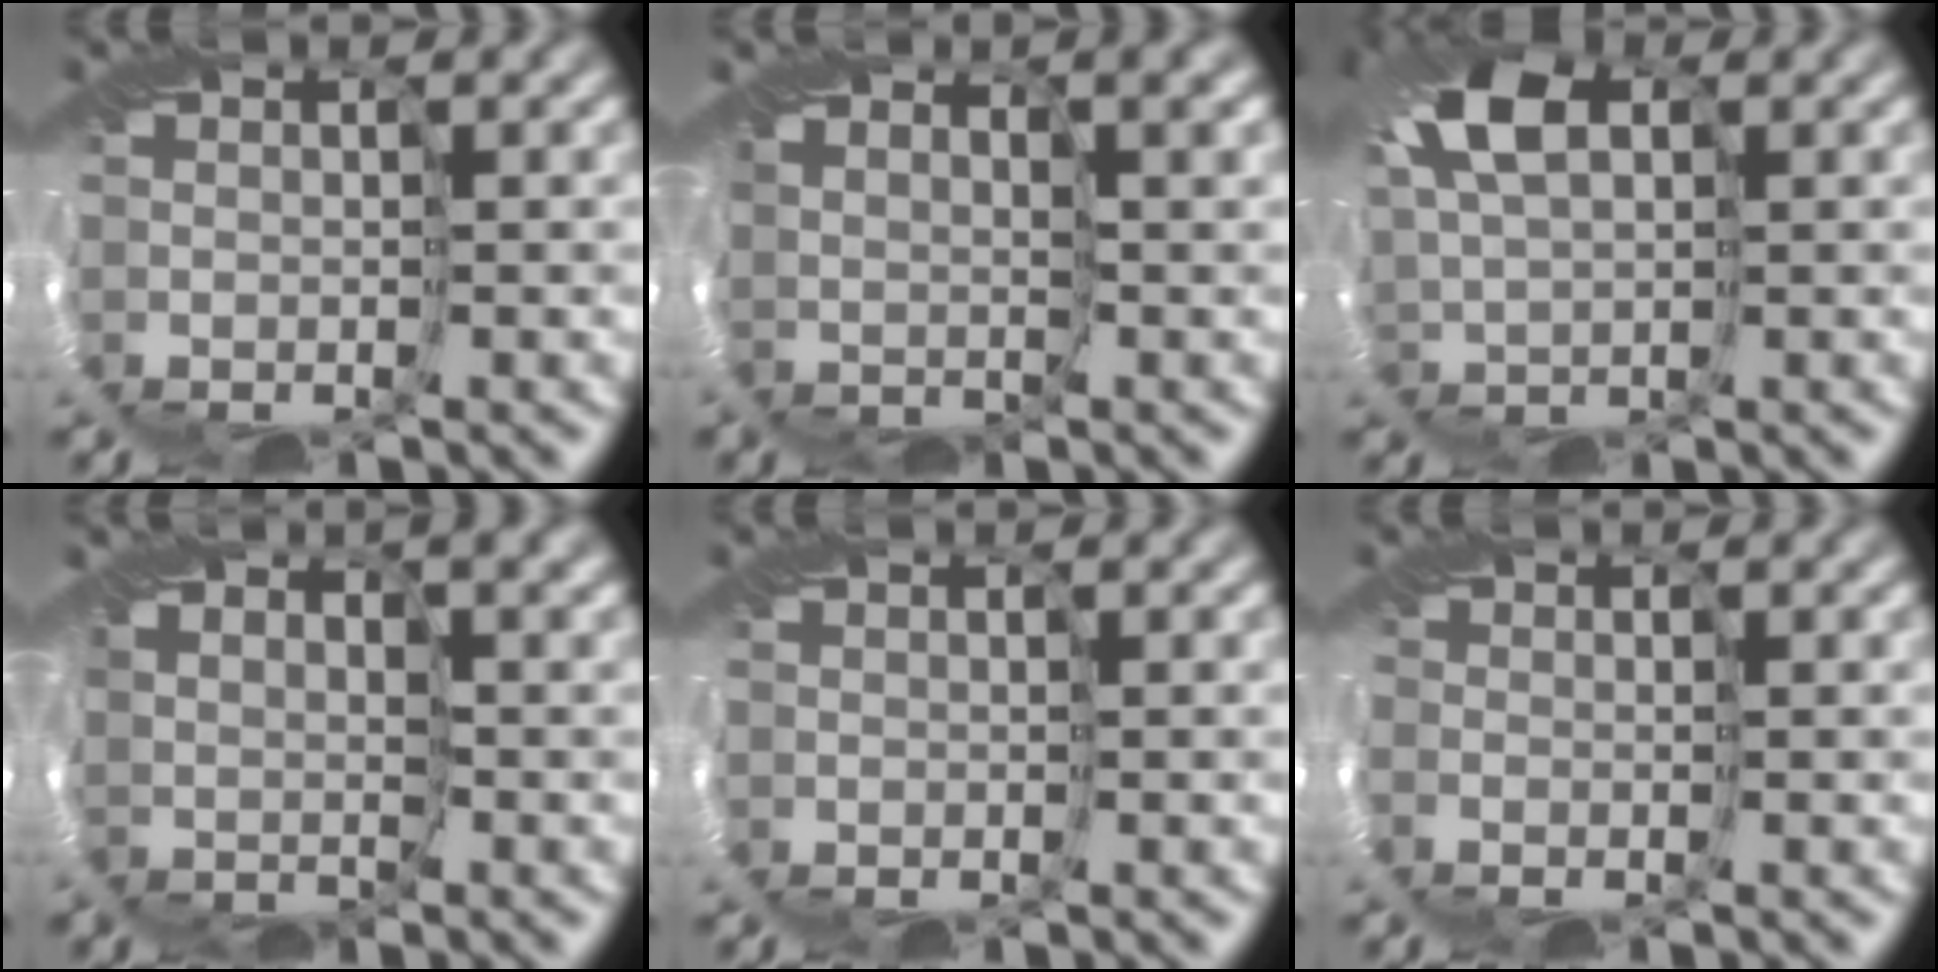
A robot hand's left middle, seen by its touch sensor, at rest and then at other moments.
{"total": 3.1, "force": [2.8, 0.7, 1.0], "torque": [-0.020, 0.010, 0.056]}
{"total": 6.2, "force": [2.8, 3.3, 4.4], "torque": [-0.117, 0.025, 0.046]}
{"total": 2.7, "force": [2.4, 0.8, 0.9], "torque": [-0.018, 0.009, 0.048]}
{"total": 0.8, "force": [-0.4, 0.8, 0.2], "torque": [-0.006, -0.004, -0.005]}
{"total": 1.2, "force": [-0.7, 0.9, 0.4], "torque": [-0.012, -0.004, -0.008]}